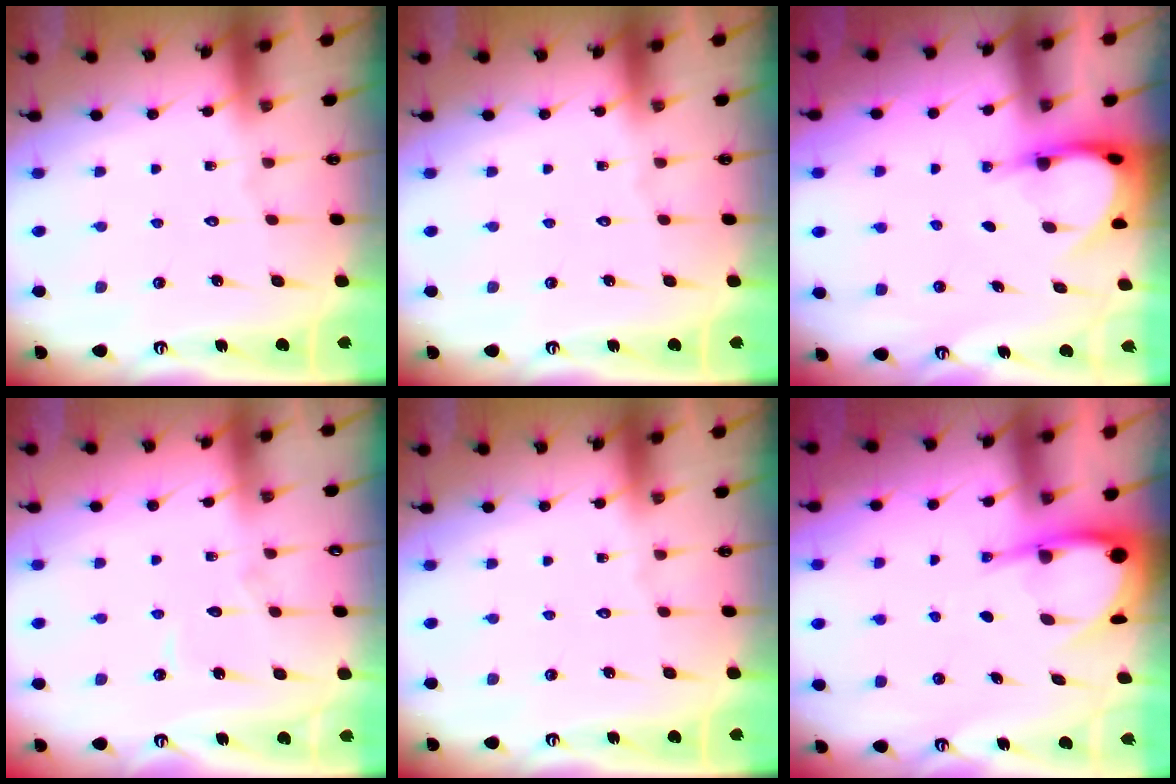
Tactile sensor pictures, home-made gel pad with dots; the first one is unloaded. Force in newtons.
{"total": 0.0}
{"total": 3.9, "press": 3.9, "slide": 0.4}
{"total": 3.5, "press": 3.5, "slide": 0.1}
{"total": 0.0}
{"total": 7.3, "press": 7.3, "slide": 0.9}